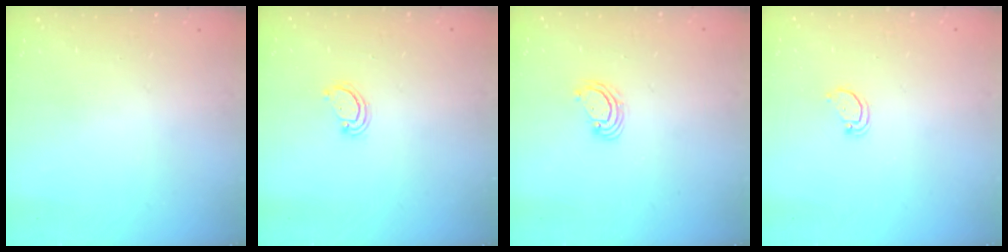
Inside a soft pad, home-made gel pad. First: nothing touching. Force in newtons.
{"total": 2.3, "press": 2.3, "slide": 0.3}
{"total": 3.0, "press": 2.9, "slide": 0.3}
{"total": 2.1, "press": 2.1, "slide": 0.2}